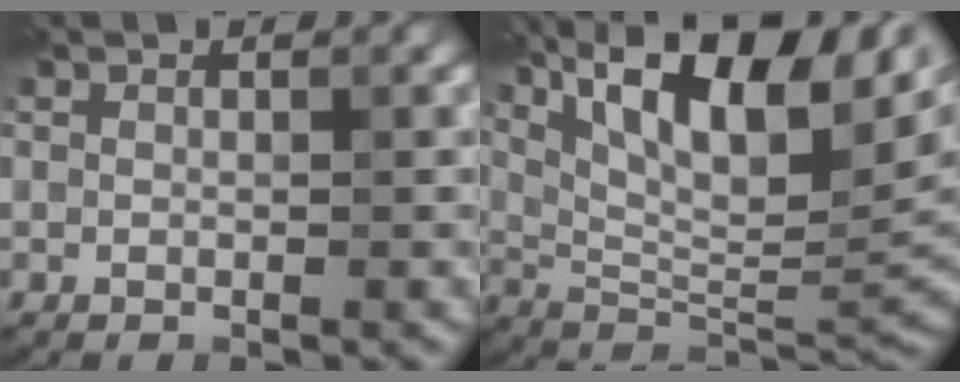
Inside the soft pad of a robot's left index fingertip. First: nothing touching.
{"total": 14.6, "force": [6.8, 5.3, 11.8], "torque": [-0.194, 0.018, 0.120]}